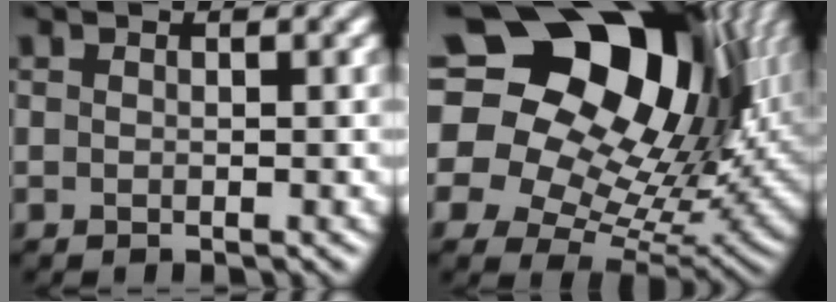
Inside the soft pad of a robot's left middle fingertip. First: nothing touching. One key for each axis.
{"total": 19.8, "fx": 8.1, "fy": 13.2, "fz": 12.3, "tx": -0.236, "ty": 0.051, "tz": 0.135}